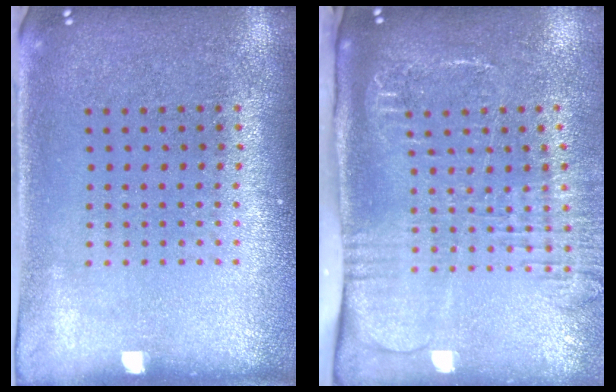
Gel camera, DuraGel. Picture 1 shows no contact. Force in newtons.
{"total": 2.6, "press": 2.0, "slide": 1.7}